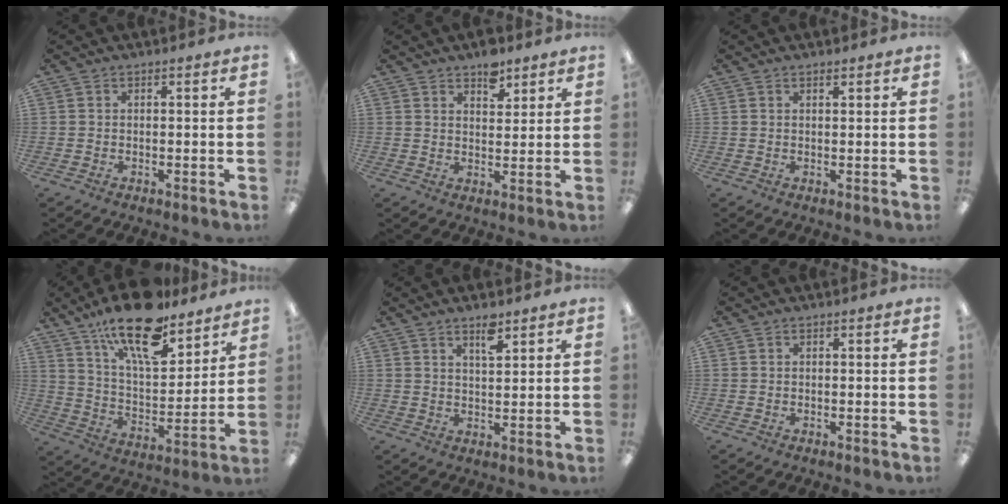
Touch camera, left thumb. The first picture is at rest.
{"total": 5.8, "force": [4.2, 3.0, 2.6], "torque": [-0.021, -0.024, 0.070]}
{"total": 0.8, "force": [0.8, 0.1, 0.2], "torque": [-0.005, 0.000, 0.014]}
{"total": 20.3, "force": [14.7, 7.4, 11.8], "torque": [-0.196, -0.084, 0.250]}
{"total": 4.6, "force": [3.4, 1.4, 2.8], "torque": [-0.040, -0.013, 0.054]}
{"total": 0.0}